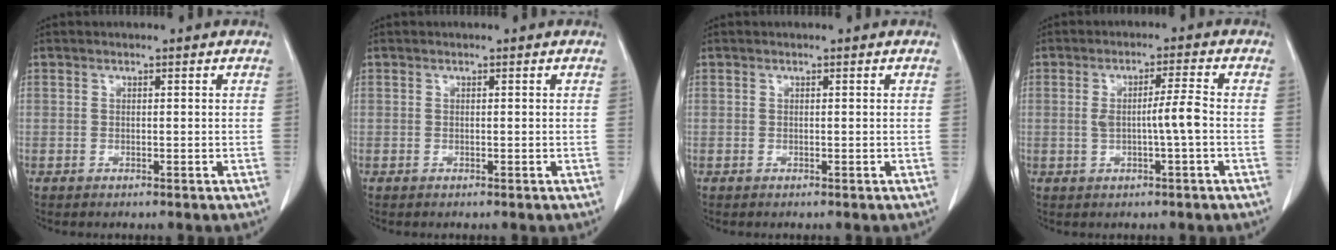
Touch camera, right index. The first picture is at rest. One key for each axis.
{"total": 0.0}
{"total": 0.0}
{"total": 4.6, "fx": -0.5, "fy": -0.3, "fz": 4.6, "tx": -0.083, "ty": 0.003, "tz": -0.006}